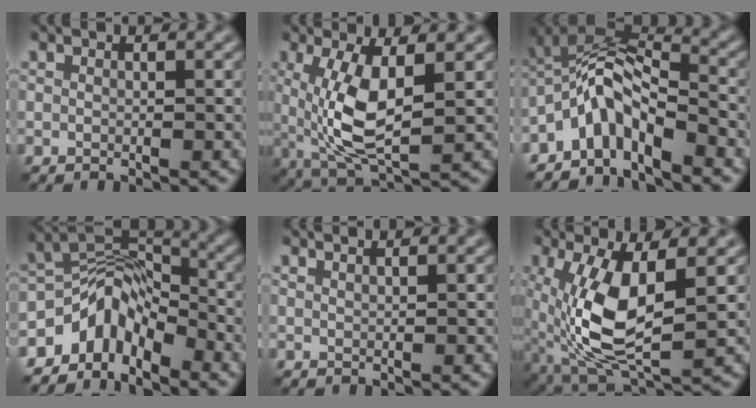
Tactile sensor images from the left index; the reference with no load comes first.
{"total": 7.2, "force": [0.6, 2.6, 6.6], "torque": [-0.148, -0.014, 0.018]}
{"total": 6.1, "force": [-3.6, 2.5, 4.2], "torque": [-0.065, 0.011, -0.080]}
{"total": 6.1, "force": [-4.1, 3.3, 3.1], "torque": [-0.025, 0.006, -0.087]}
{"total": 1.0, "force": [0.9, 0.2, 0.4], "torque": [0.003, -0.003, 0.008]}
{"total": 10.0, "force": [0.6, 4.3, 9.0], "torque": [-0.199, -0.016, 0.017]}